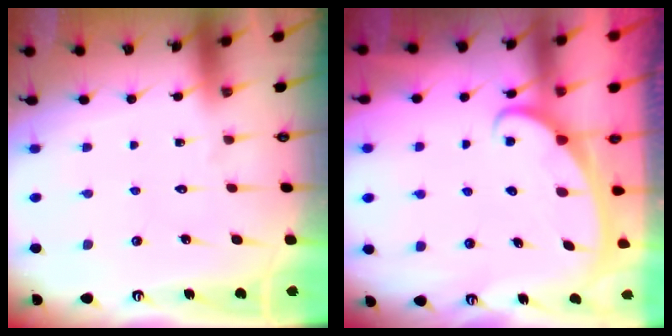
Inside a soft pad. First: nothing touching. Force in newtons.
{"total": 2.5, "press": 2.5, "slide": 0.4}